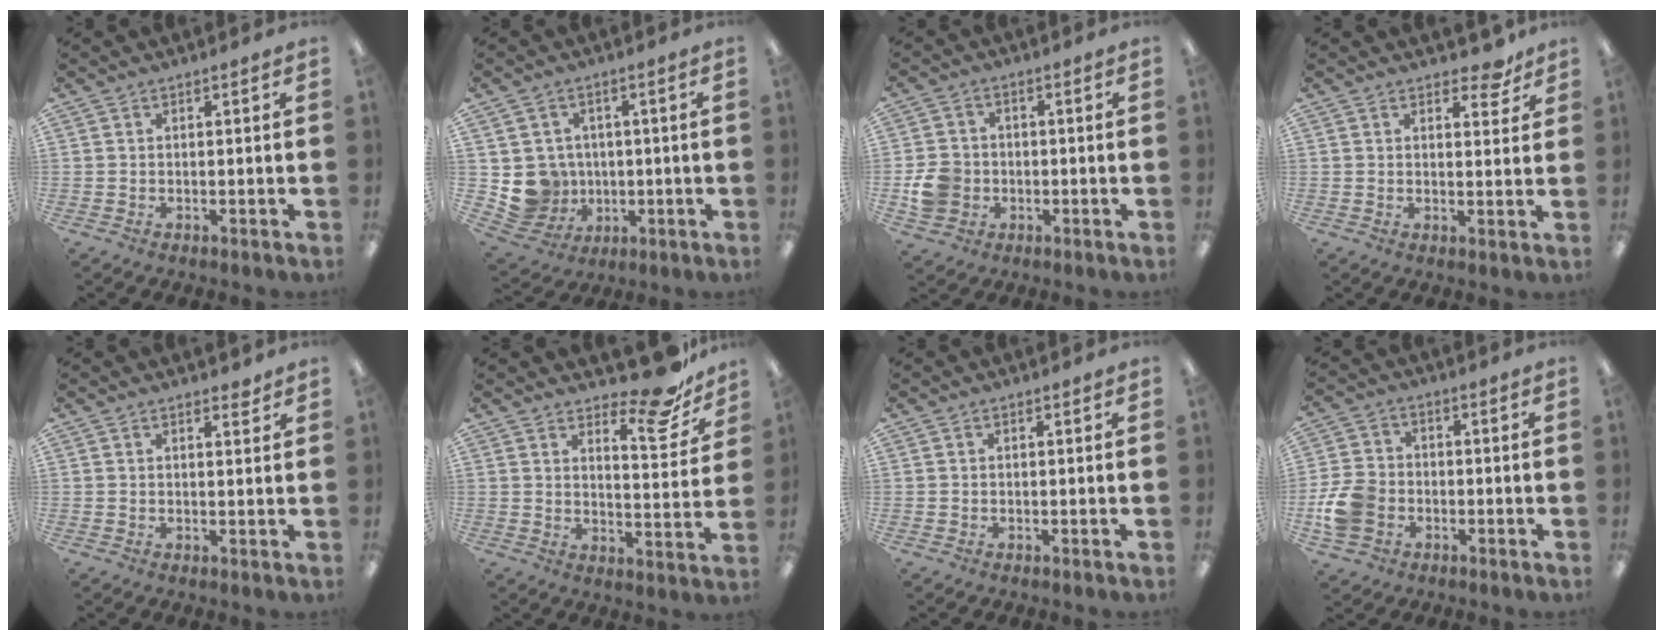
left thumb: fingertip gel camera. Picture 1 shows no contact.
{"total": 8.1, "force": [0.1, 8.0, 1.2], "torque": [-0.052, 0.000, 0.013]}
{"total": 7.6, "force": [-1.7, 6.8, 3.0], "torque": [-0.058, 0.015, -0.028]}
{"total": 4.8, "force": [3.7, 2.2, 2.2], "torque": [-0.012, -0.019, 0.059]}
{"total": 1.8, "force": [1.6, 0.5, 0.8], "torque": [-0.001, -0.008, 0.025]}
{"total": 12.9, "force": [10.0, 3.7, 7.1], "torque": [-0.079, -0.075, 0.166]}
{"total": 0.0}
{"total": 9.5, "force": [-2.7, 7.6, 5.1], "torque": [-0.106, 0.023, -0.048]}